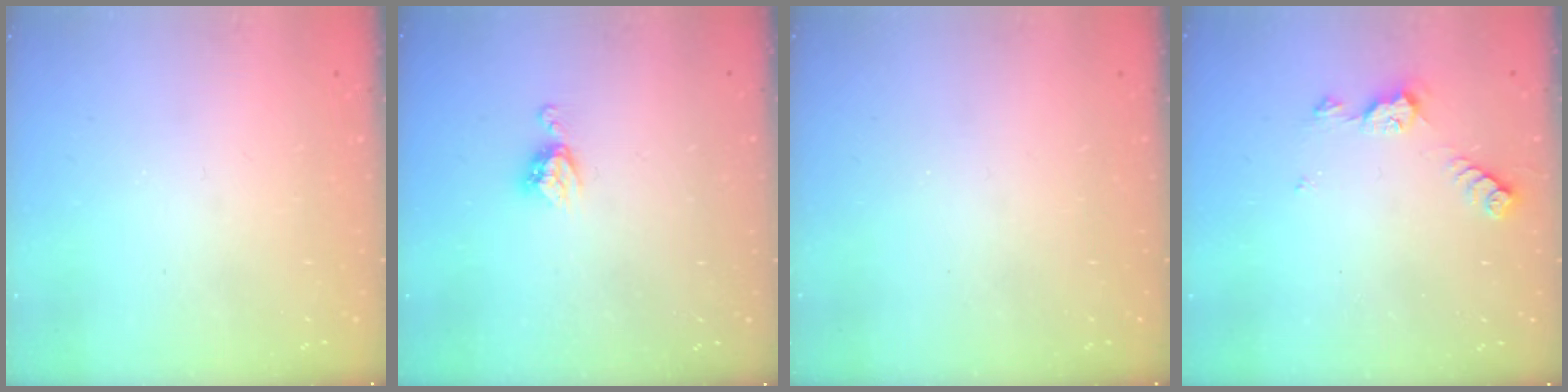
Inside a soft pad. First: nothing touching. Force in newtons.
{"total": 5.7, "press": 5.7, "slide": 0.5}
{"total": 0.0}
{"total": 5.5, "press": 5.4, "slide": 0.6}